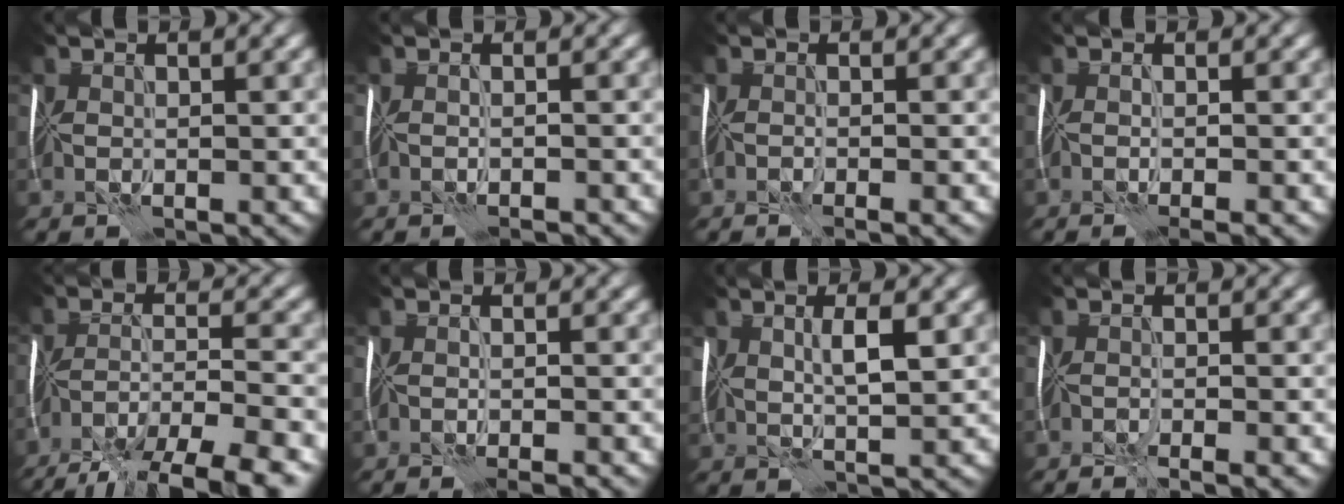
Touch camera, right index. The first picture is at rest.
{"total": 1.4, "force": [-1.2, 0.0, 0.6], "torque": [-0.004, -0.005, -0.019]}
{"total": 1.4, "force": [-0.9, 0.1, 1.0], "torque": [-0.010, -0.005, -0.016]}
{"total": 2.1, "force": [-1.1, 0.4, 1.7], "torque": [-0.007, 0.000, -0.014]}
{"total": 11.3, "force": [-8.8, 3.1, 6.5], "torque": [-0.109, -0.018, -0.130]}
{"total": 2.3, "force": [-1.8, 0.3, 1.5], "torque": [-0.012, 0.002, -0.025]}
{"total": 3.0, "force": [1.0, 0.9, 2.7], "torque": [-0.056, 0.003, 0.020]}
{"total": 2.5, "force": [-1.8, 0.2, 1.7], "torque": [-0.024, 0.000, -0.033]}